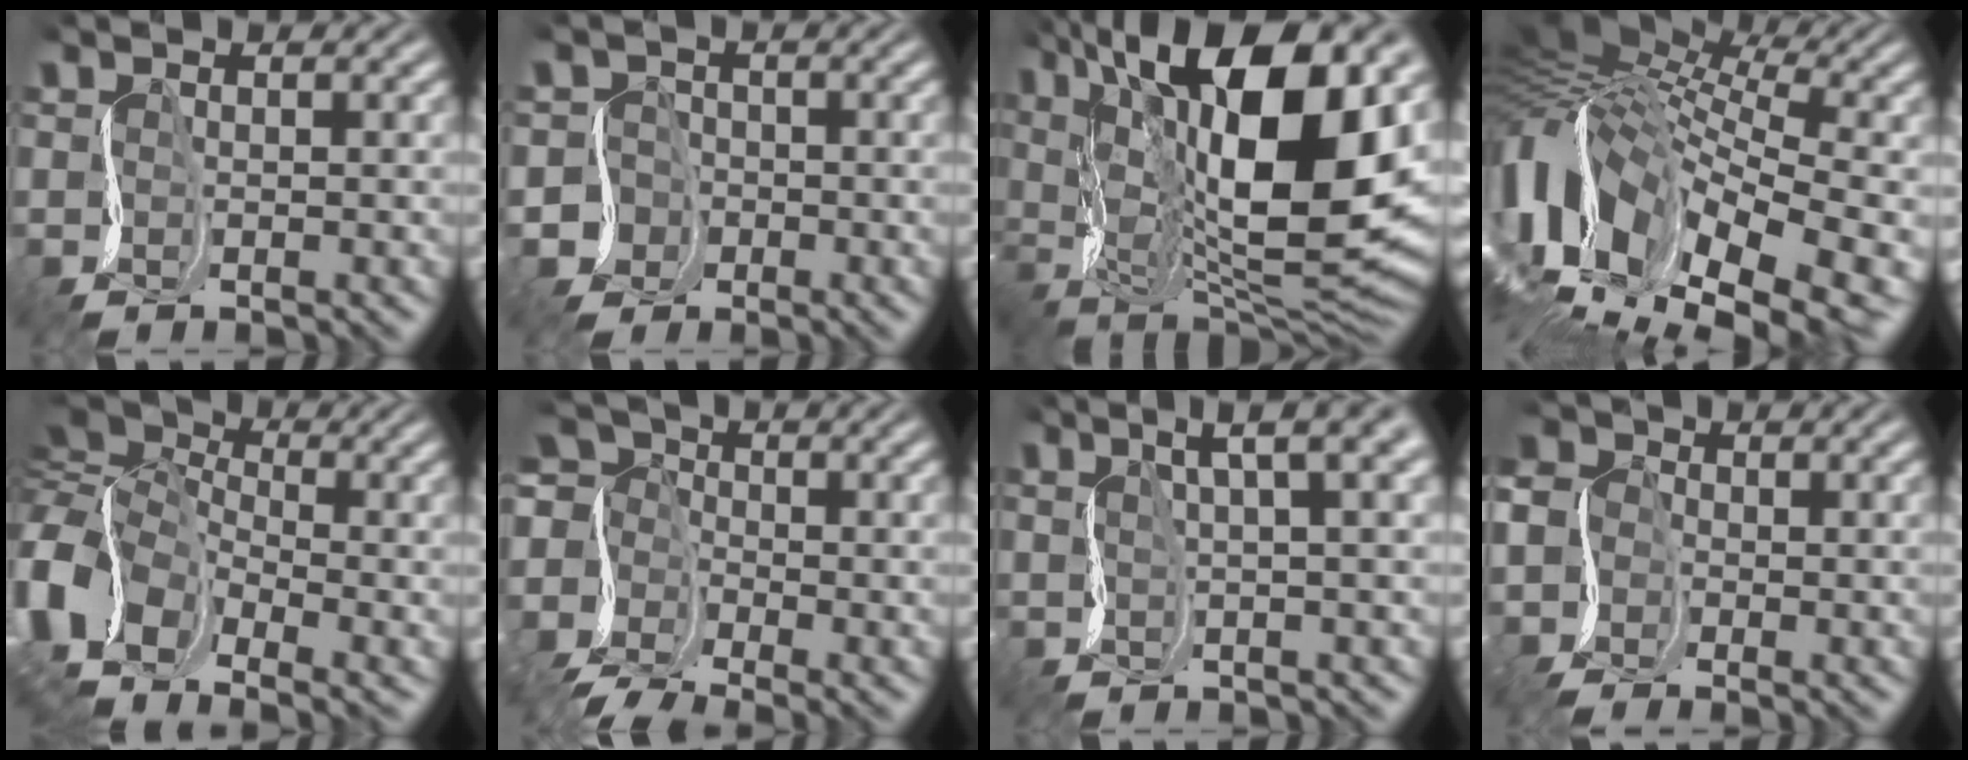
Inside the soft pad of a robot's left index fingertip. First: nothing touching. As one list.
[{"total": 2.6, "force": [-0.8, 2.4, -0.5], "torque": [0.029, 0.006, -0.022]}, {"total": 18.3, "force": [5.5, 7.2, 15.9], "torque": [-0.250, 0.018, 0.104]}, {"total": 14.4, "force": [-1.9, 8.5, 11.5], "torque": [-0.211, 0.007, -0.003]}, {"total": 14.9, "force": [-2.3, 11.0, 9.8], "torque": [-0.227, -0.006, -0.031]}, {"total": 7.3, "force": [-4.4, 4.0, 4.2], "torque": [-0.088, -0.005, -0.092]}, {"total": 6.1, "force": [3.1, 1.4, 5.1], "torque": [-0.050, 0.019, 0.050]}, {"total": 4.0, "force": [-2.0, 3.0, 1.9], "torque": [-0.045, -0.002, -0.036]}]